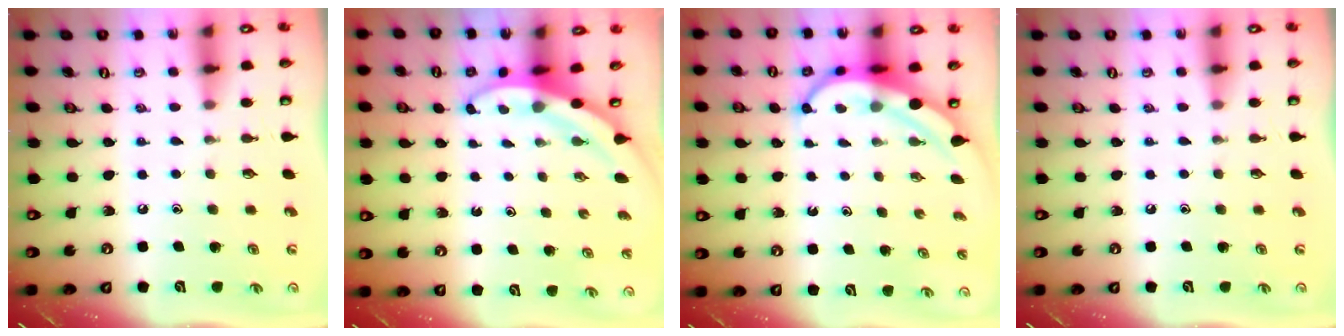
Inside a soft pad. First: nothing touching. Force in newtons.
{"total": 3.6, "press": 3.6, "slide": 0.2}
{"total": 6.8, "press": 6.8, "slide": 0.8}
{"total": 0.0}